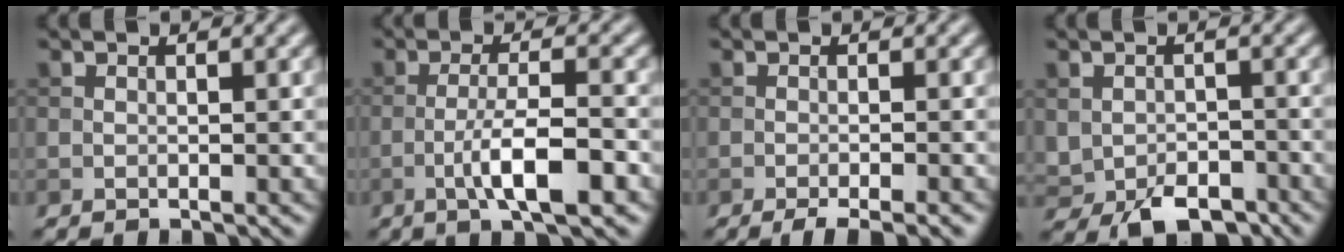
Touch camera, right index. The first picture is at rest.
{"total": 5.4, "force": [-2.2, 1.1, 4.9], "torque": [-0.086, 0.003, -0.039]}
{"total": 3.4, "force": [-2.2, 0.6, 2.5], "torque": [-0.035, 0.000, -0.036]}
{"total": 4.4, "force": [-2.3, 2.8, 2.5], "torque": [-0.044, -0.017, -0.031]}